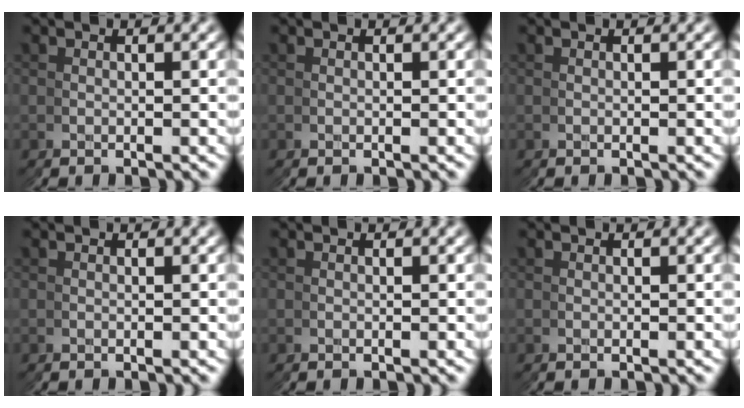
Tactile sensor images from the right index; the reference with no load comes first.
{"total": 0.0}
{"total": 0.0}
{"total": 0.0}
{"total": 1.8, "force": [0.1, -1.7, -0.6], "torque": [0.019, -0.004, 0.010]}
{"total": 0.0}